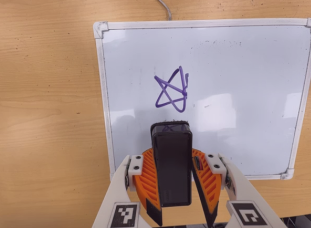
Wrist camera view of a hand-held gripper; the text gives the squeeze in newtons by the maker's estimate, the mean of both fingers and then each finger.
{"total": 9.8, "left": 9.7, "right": 9.8}